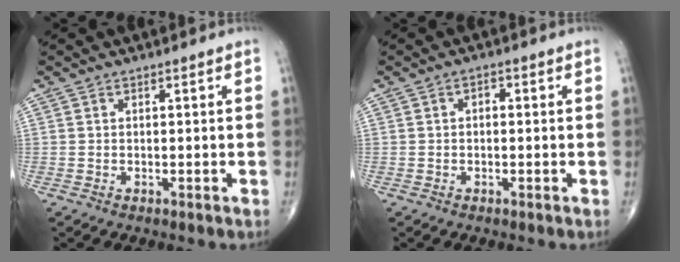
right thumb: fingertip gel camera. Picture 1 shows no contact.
{"total": 1.4, "force": [0.1, 0.8, 1.1], "torque": [-0.010, 0.005, -0.004]}